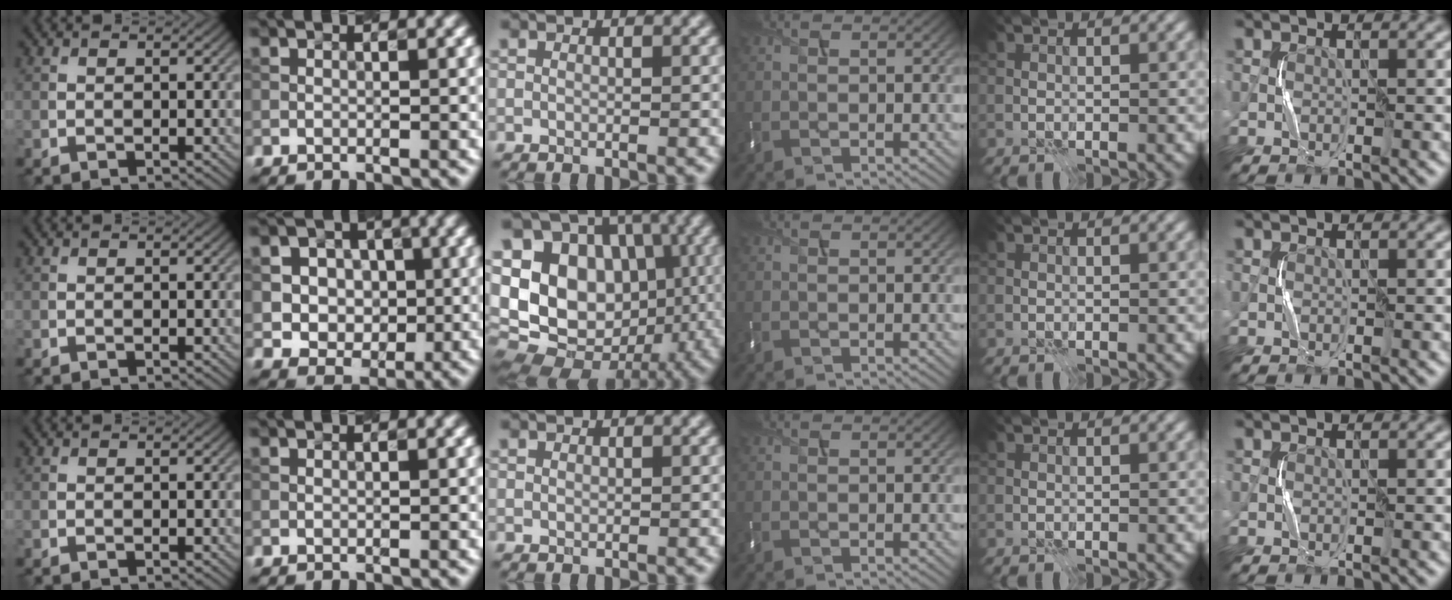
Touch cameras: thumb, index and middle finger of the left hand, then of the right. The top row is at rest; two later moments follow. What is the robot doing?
{"motion": "press", "object": "memory foam"}